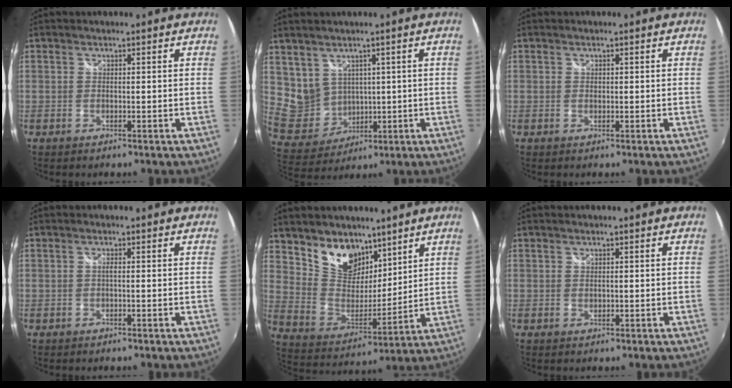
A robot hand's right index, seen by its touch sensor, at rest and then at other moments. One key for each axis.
{"total": 8.3, "fx": 3.5, "fy": 7.1, "fz": 2.4, "tx": -0.052, "ty": 0.003, "tz": 0.094}
{"total": 0.5, "fx": 0.1, "fy": 0.5, "fz": 0.3, "tx": -0.003, "ty": 0.001, "tz": 0.001}
{"total": 0.7, "fx": -0.2, "fy": 0.0, "fz": 0.7, "tx": -0.012, "ty": 0.002, "tz": -0.005}
{"total": 13.1, "fx": 8.8, "fy": 8.0, "fz": 5.3, "tx": -0.108, "ty": 0.003, "tz": 0.175}
{"total": 0.5, "fx": 0.1, "fy": 0.4, "fz": 0.3, "tx": -0.005, "ty": -0.001, "tz": 0.002}